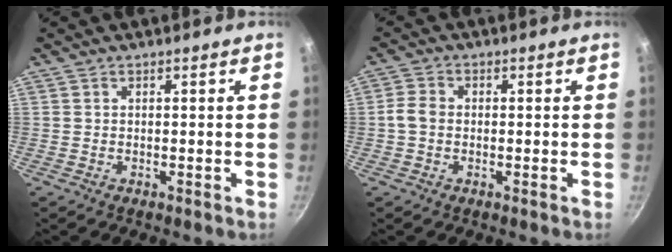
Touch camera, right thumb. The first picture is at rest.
{"total": 3.2, "force": [-0.5, 2.4, 1.9], "torque": [-0.040, 0.013, -0.016]}